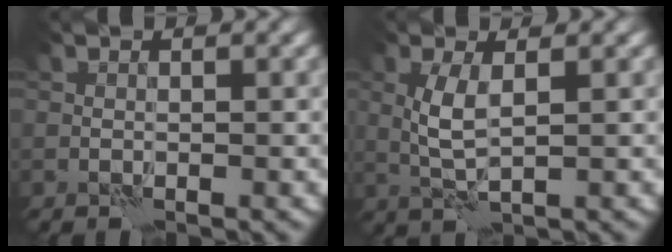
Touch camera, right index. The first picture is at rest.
{"total": 3.0, "force": [0.5, 0.8, 2.8], "torque": [-0.069, 0.002, 0.010]}